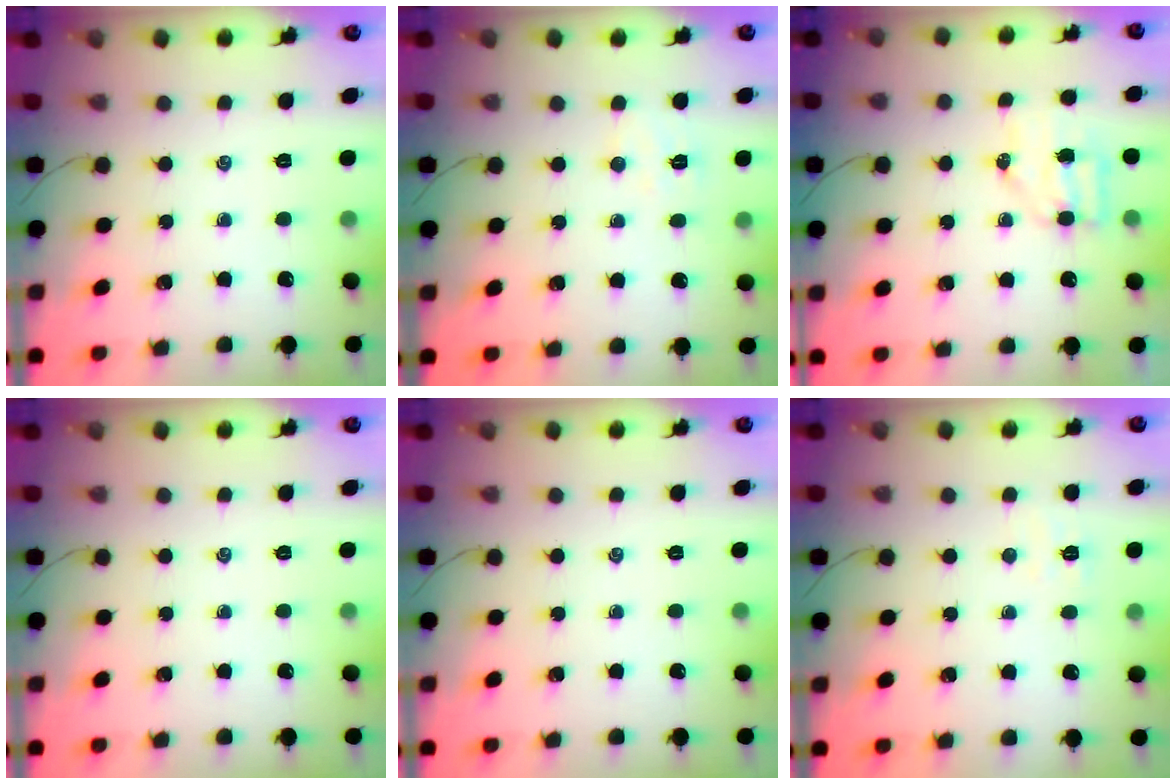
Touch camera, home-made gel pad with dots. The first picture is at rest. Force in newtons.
{"total": 5.3, "press": 5.1, "slide": 1.0}
{"total": 5.6, "press": 5.6, "slide": 0.6}
{"total": 0.0}
{"total": 0.0}
{"total": 3.8, "press": 3.6, "slide": 1.0}